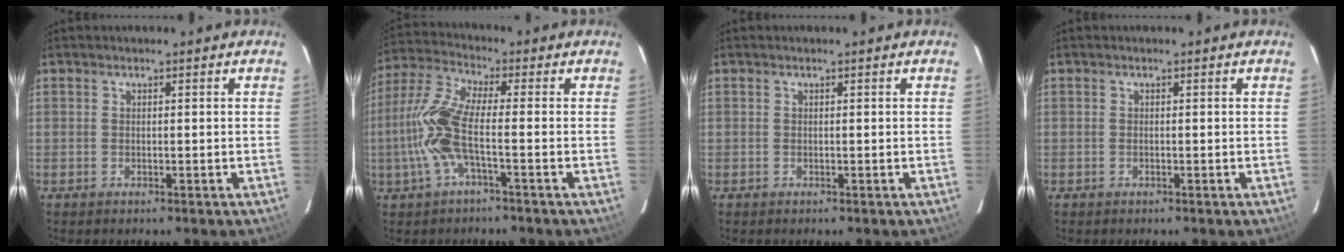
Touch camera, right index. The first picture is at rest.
{"total": 9.9, "force": [-2.5, 1.8, 9.4], "torque": [-0.224, 0.004, -0.052]}
{"total": 0.0}
{"total": 0.0}